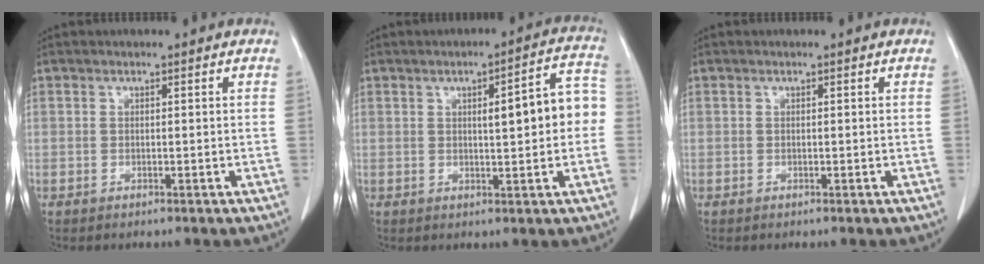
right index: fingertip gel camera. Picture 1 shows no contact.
{"total": 8.4, "force": [0.5, 1.7, 8.2], "torque": [-0.106, 0.028, 0.006]}
{"total": 0.0}